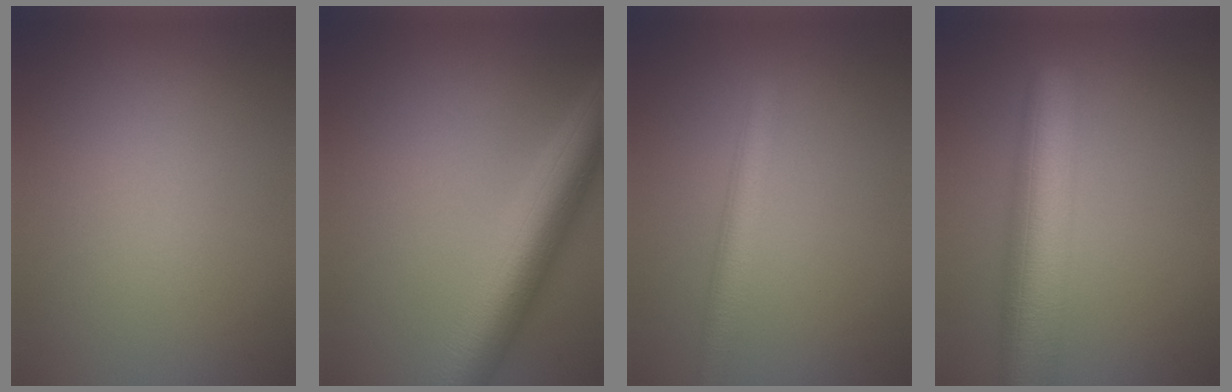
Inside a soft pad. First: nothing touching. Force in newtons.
{"total": 8.1, "press": 8.1, "slide": 0.4}
{"total": 3.3, "press": 3.3, "slide": 0.1}
{"total": 8.6, "press": 8.6, "slide": 0.3}